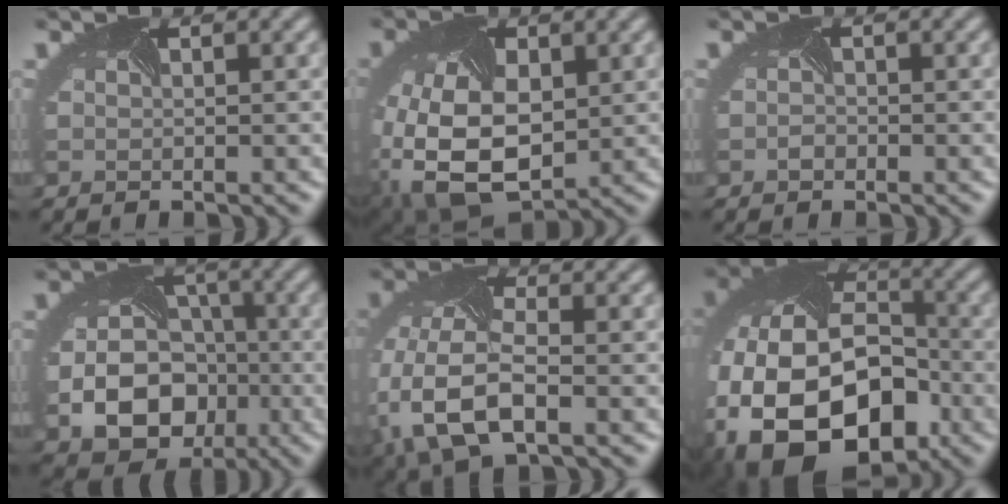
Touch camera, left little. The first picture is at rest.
{"total": 11.0, "force": [-2.0, 7.1, 8.1], "torque": [-0.200, -0.033, -0.030]}
{"total": 0.6, "force": [-0.6, 0.2, -0.1], "torque": [-0.004, -0.007, -0.011]}
{"total": 9.7, "force": [-2.9, 7.7, 5.2], "torque": [-0.086, -0.038, -0.051]}
{"total": 10.3, "force": [-3.0, 5.9, 8.0], "torque": [-0.197, -0.023, -0.053]}
{"total": 17.7, "force": [-7.0, 11.7, 11.3], "torque": [-0.232, -0.037, -0.115]}